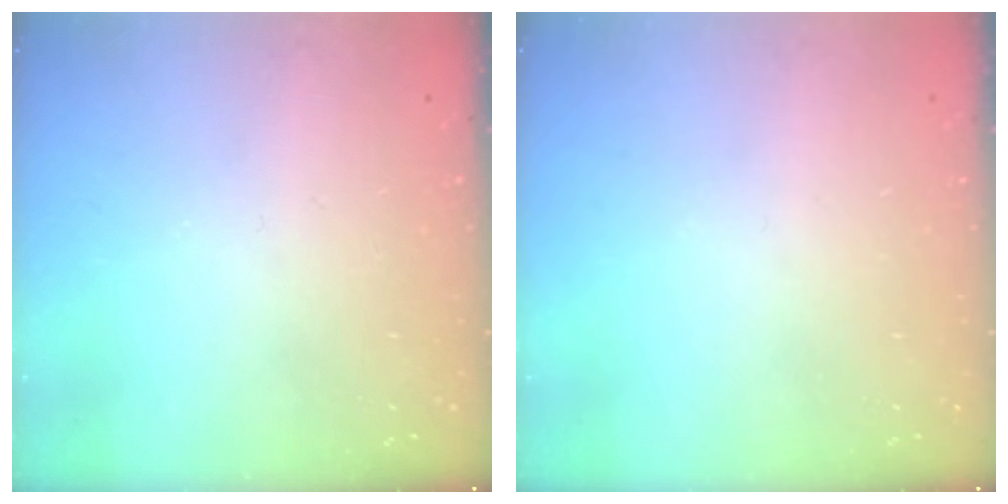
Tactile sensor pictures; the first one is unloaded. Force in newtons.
{"total": 0.0}